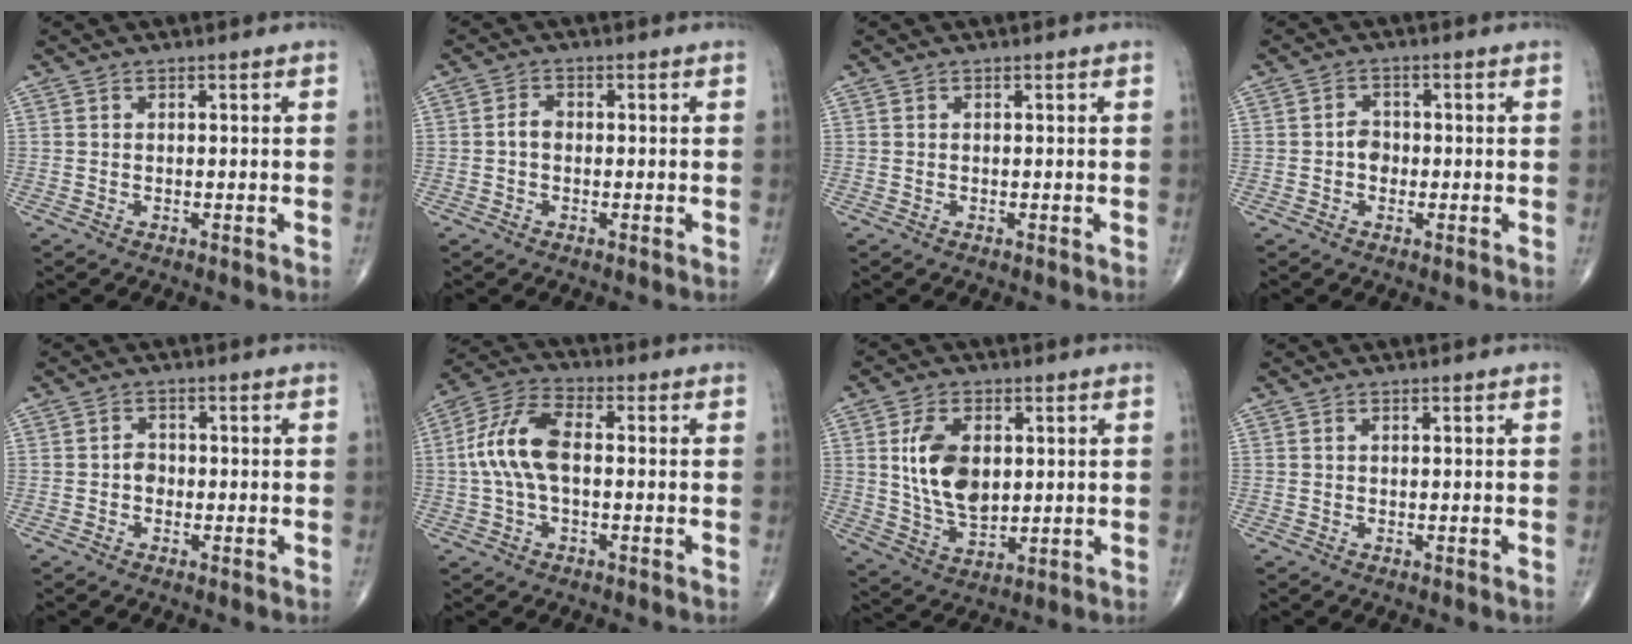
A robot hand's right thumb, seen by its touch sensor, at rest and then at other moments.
{"total": 2.2, "force": [-0.3, 1.5, 1.5], "torque": [-0.022, 0.009, -0.012]}
{"total": 0.0}
{"total": 3.0, "force": [-0.5, 2.4, 1.7], "torque": [-0.011, 0.008, -0.015]}
{"total": 2.1, "force": [-0.5, 1.7, 1.1], "torque": [-0.005, 0.006, -0.012]}
{"total": 11.0, "force": [0.0, 5.6, 9.5], "torque": [-0.203, 0.031, -0.005]}
{"total": 12.1, "force": [2.1, 7.4, 9.4], "torque": [-0.158, -0.014, 0.047]}
{"total": 0.0}